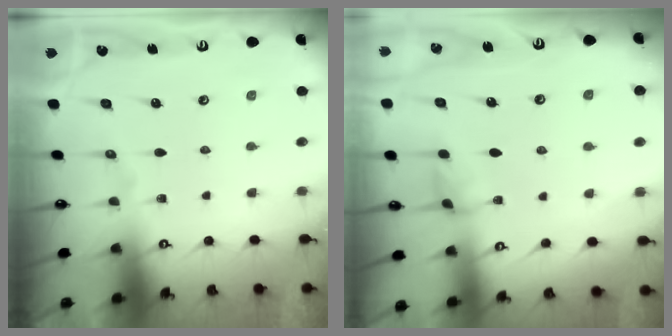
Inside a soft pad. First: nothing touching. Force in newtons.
{"total": 2.7, "press": 2.7, "slide": 0.4}